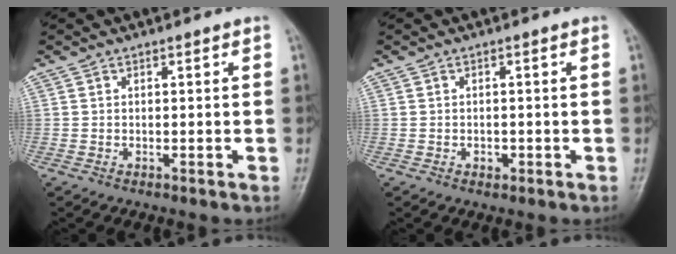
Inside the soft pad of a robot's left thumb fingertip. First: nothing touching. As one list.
[{"total": 1.2, "force": [-0.4, 0.9, 0.7], "torque": [-0.007, 0.002, -0.005]}]